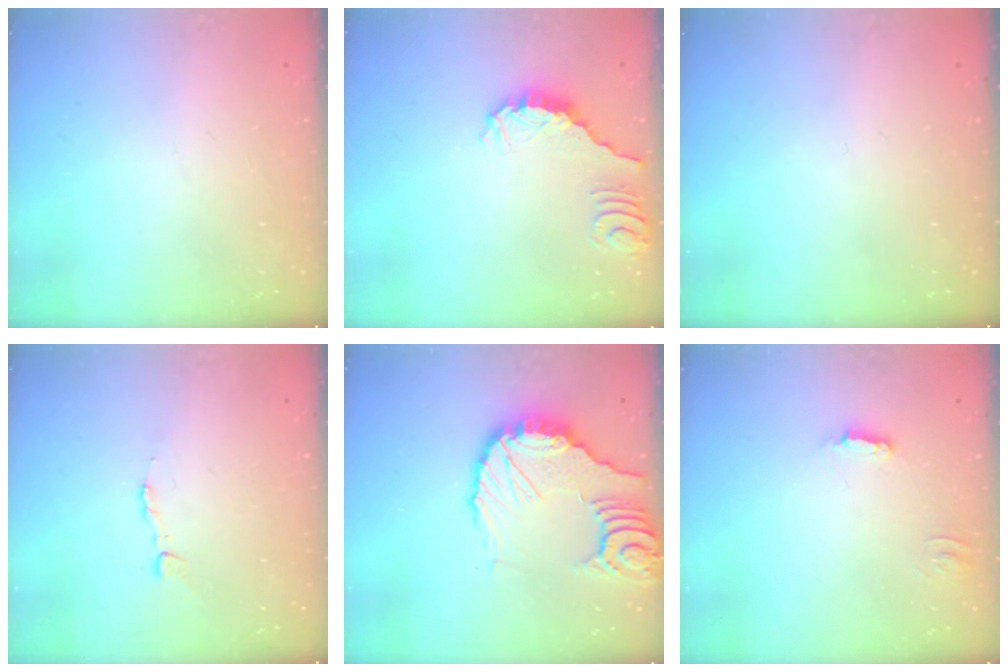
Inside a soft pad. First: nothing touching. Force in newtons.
{"total": 0.9, "press": 0.8, "slide": 0.2}
{"total": 0.0}
{"total": 2.8, "press": 2.8, "slide": 0.4}
{"total": 14.8, "press": 14.7, "slide": 1.5}
{"total": 3.5, "press": 3.5, "slide": 0.1}